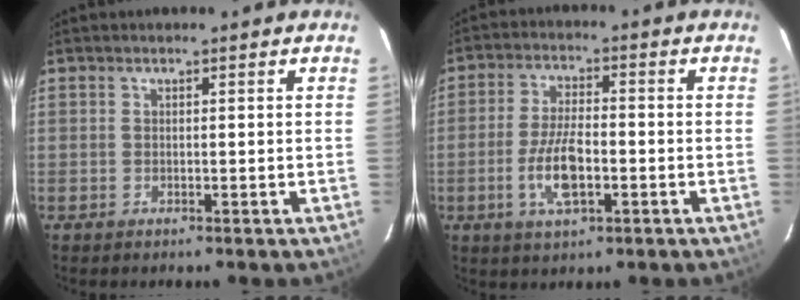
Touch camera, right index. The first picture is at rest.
{"total": 8.4, "force": [-2.7, 3.2, 7.2], "torque": [-0.149, -0.003, -0.049]}